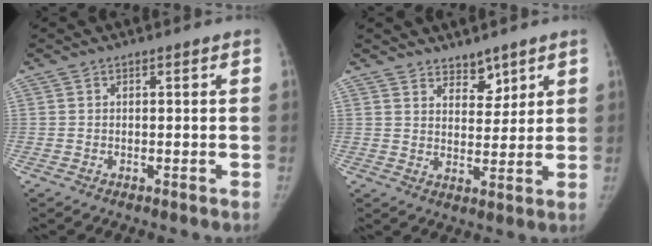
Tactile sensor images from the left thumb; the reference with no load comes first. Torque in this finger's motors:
{"motor_torque": [-0.16, -0.19, -0.16, -0.01, 0.00]}